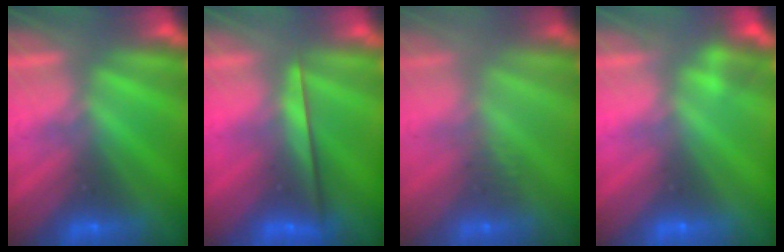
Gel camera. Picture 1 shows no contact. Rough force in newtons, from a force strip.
{"total": 2.3}
{"total": 2.6}
{"total": 2.2}